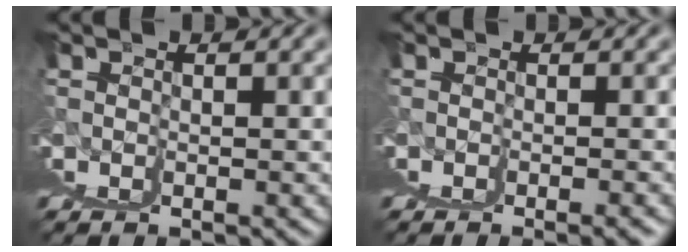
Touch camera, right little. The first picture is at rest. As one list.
[{"total": 1.2, "force": [-0.2, -1.2, 0.0], "torque": [0.002, 0.010, -0.005]}]